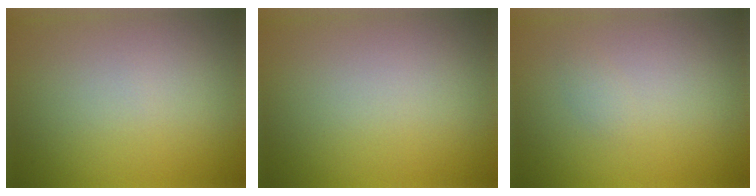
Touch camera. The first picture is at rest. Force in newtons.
{"total": 0.0}
{"total": 0.7, "press": 0.7, "slide": 0.1}